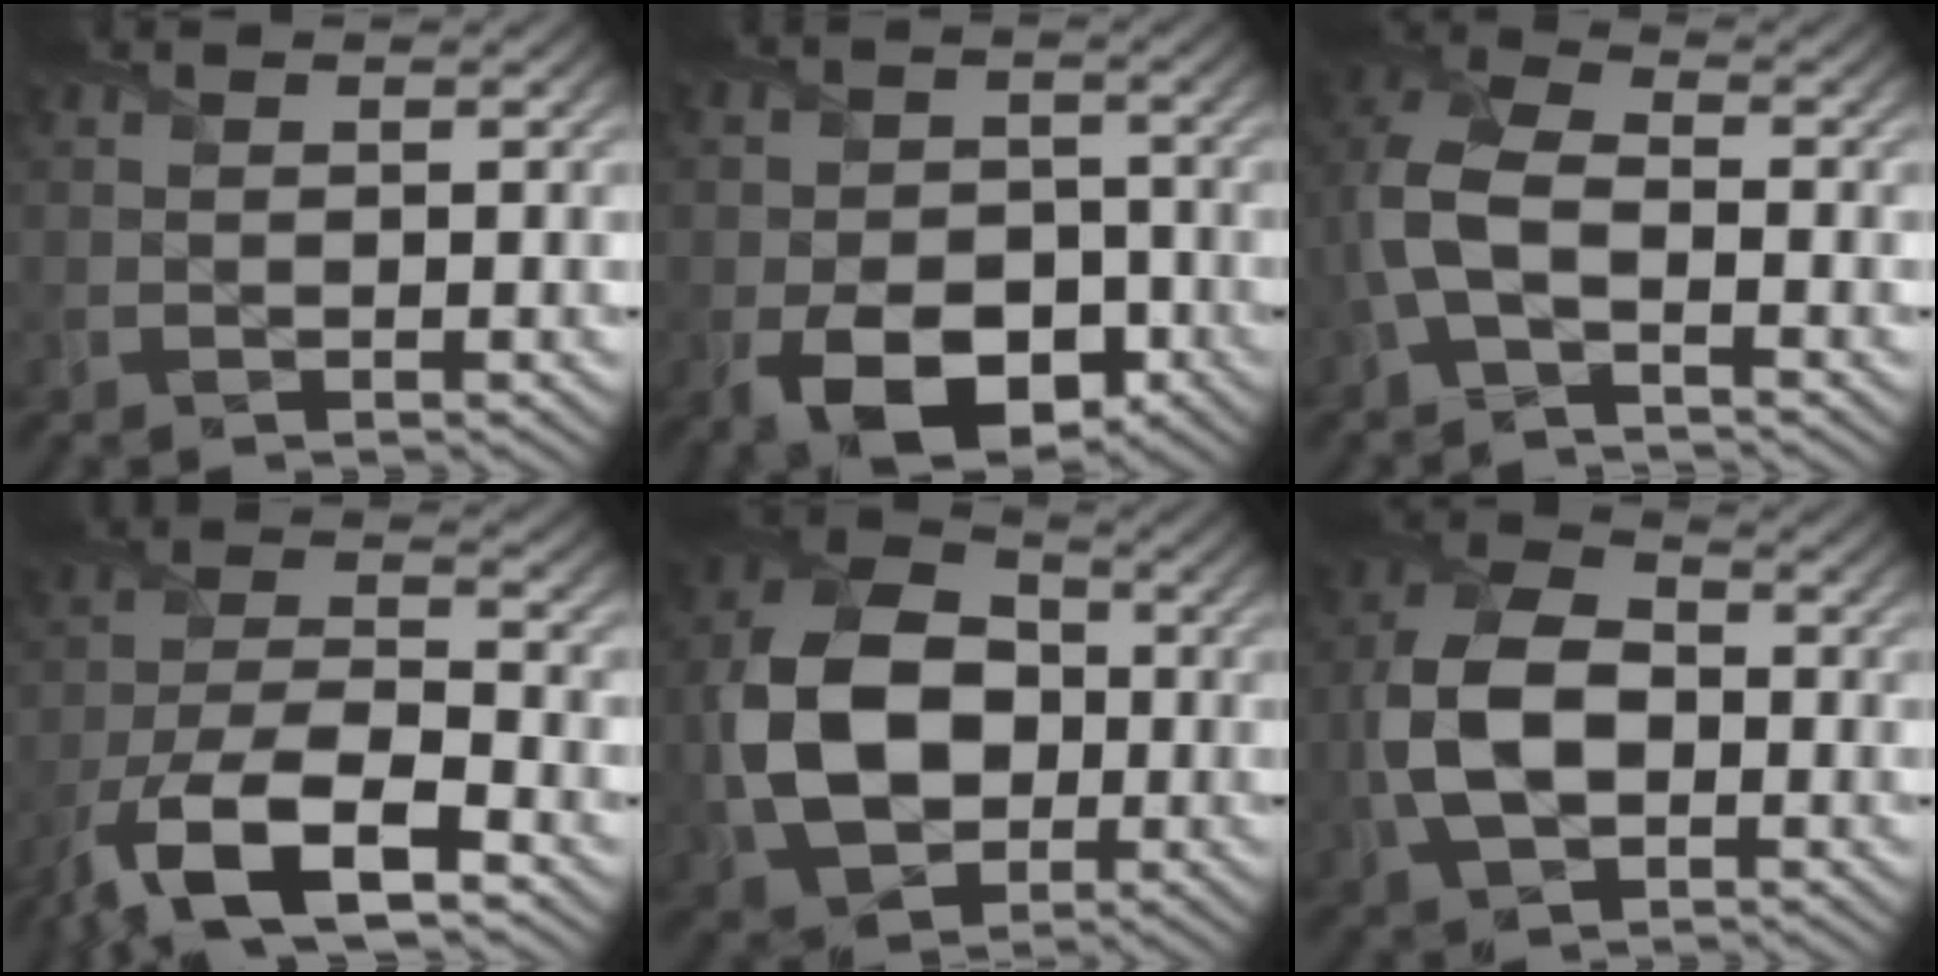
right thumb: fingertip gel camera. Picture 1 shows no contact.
{"total": 10.1, "force": [-4.1, 6.5, 6.5], "torque": [-0.124, -0.027, -0.062]}
{"total": 7.0, "force": [-1.9, 3.7, 5.6], "torque": [-0.143, 0.009, -0.051]}
{"total": 12.6, "force": [-7.8, 4.5, 8.8], "torque": [-0.180, -0.009, -0.165]}
{"total": 13.3, "force": [-1.6, 9.7, 9.0], "torque": [-0.205, -0.003, -0.033]}
{"total": 9.4, "force": [-1.6, 5.9, 7.1], "torque": [-0.167, 0.001, -0.036]}